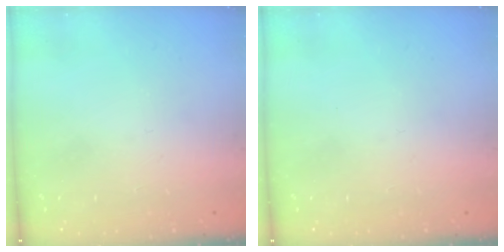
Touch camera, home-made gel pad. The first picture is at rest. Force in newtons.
{"total": 0.0}